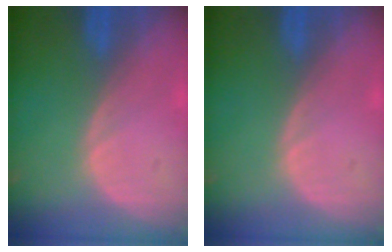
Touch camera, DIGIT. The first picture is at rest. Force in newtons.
{"total": 0.0}